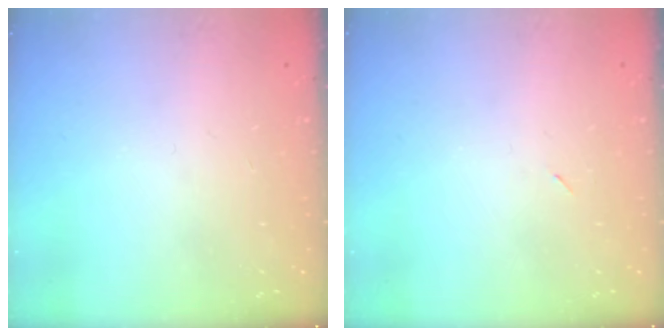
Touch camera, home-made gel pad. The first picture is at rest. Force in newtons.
{"total": 2.3, "press": 1.9, "slide": 1.2}